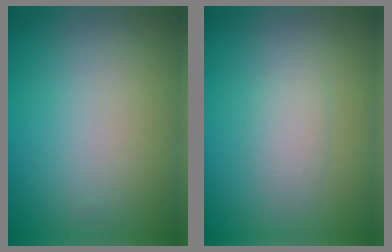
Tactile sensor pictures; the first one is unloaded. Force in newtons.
{"total": 1.2, "press": 1.2, "slide": 0.3}